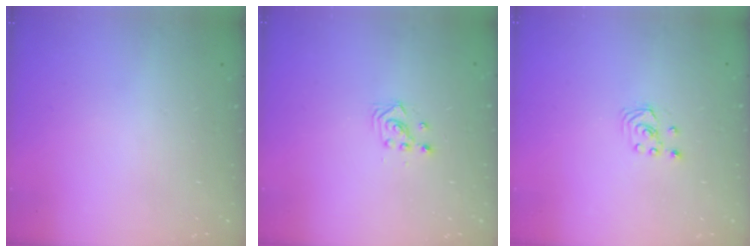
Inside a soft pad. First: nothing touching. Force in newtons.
{"total": 2.9, "press": 2.9, "slide": 0.3}
{"total": 1.8, "press": 1.8, "slide": 0.2}